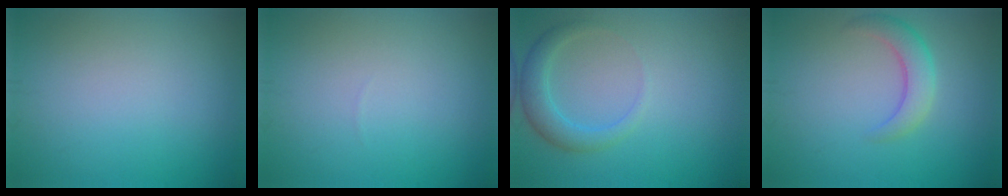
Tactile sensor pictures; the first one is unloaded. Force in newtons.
{"total": 0.0}
{"total": 2.6, "press": 2.6, "slide": 0.0}
{"total": 2.9, "press": 2.9, "slide": 0.1}